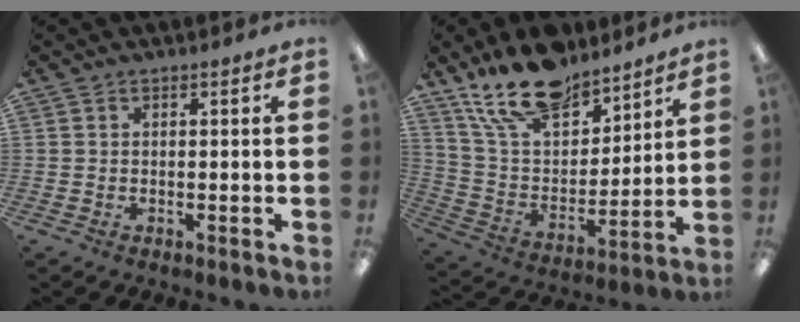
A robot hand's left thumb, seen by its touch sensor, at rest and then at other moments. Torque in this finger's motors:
{"motor_torque": [2.51, 1.21, 1.32, -1.45, 0.11]}